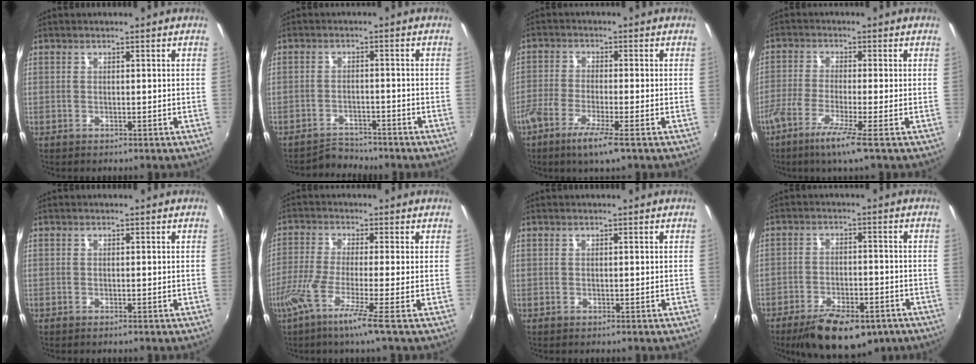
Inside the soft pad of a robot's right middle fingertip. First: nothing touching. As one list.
[{"total": 4.4, "force": [-4.2, 1.0, -0.3], "torque": [-0.010, 0.005, -0.072]}, {"total": 6.7, "force": [-4.3, 0.6, 5.1], "torque": [-0.119, -0.015, -0.084]}, {"total": 6.8, "force": [-4.2, -0.5, 5.3], "torque": [-0.125, -0.015, -0.085]}, {"total": 0.0}, {"total": 7.4, "force": [-4.1, -1.2, 6.1], "torque": [-0.139, -0.019, -0.081]}, {"total": 0.0}, {"total": 14.9, "force": [-9.9, 6.1, 9.3], "torque": [-0.180, -0.024, -0.145]}]